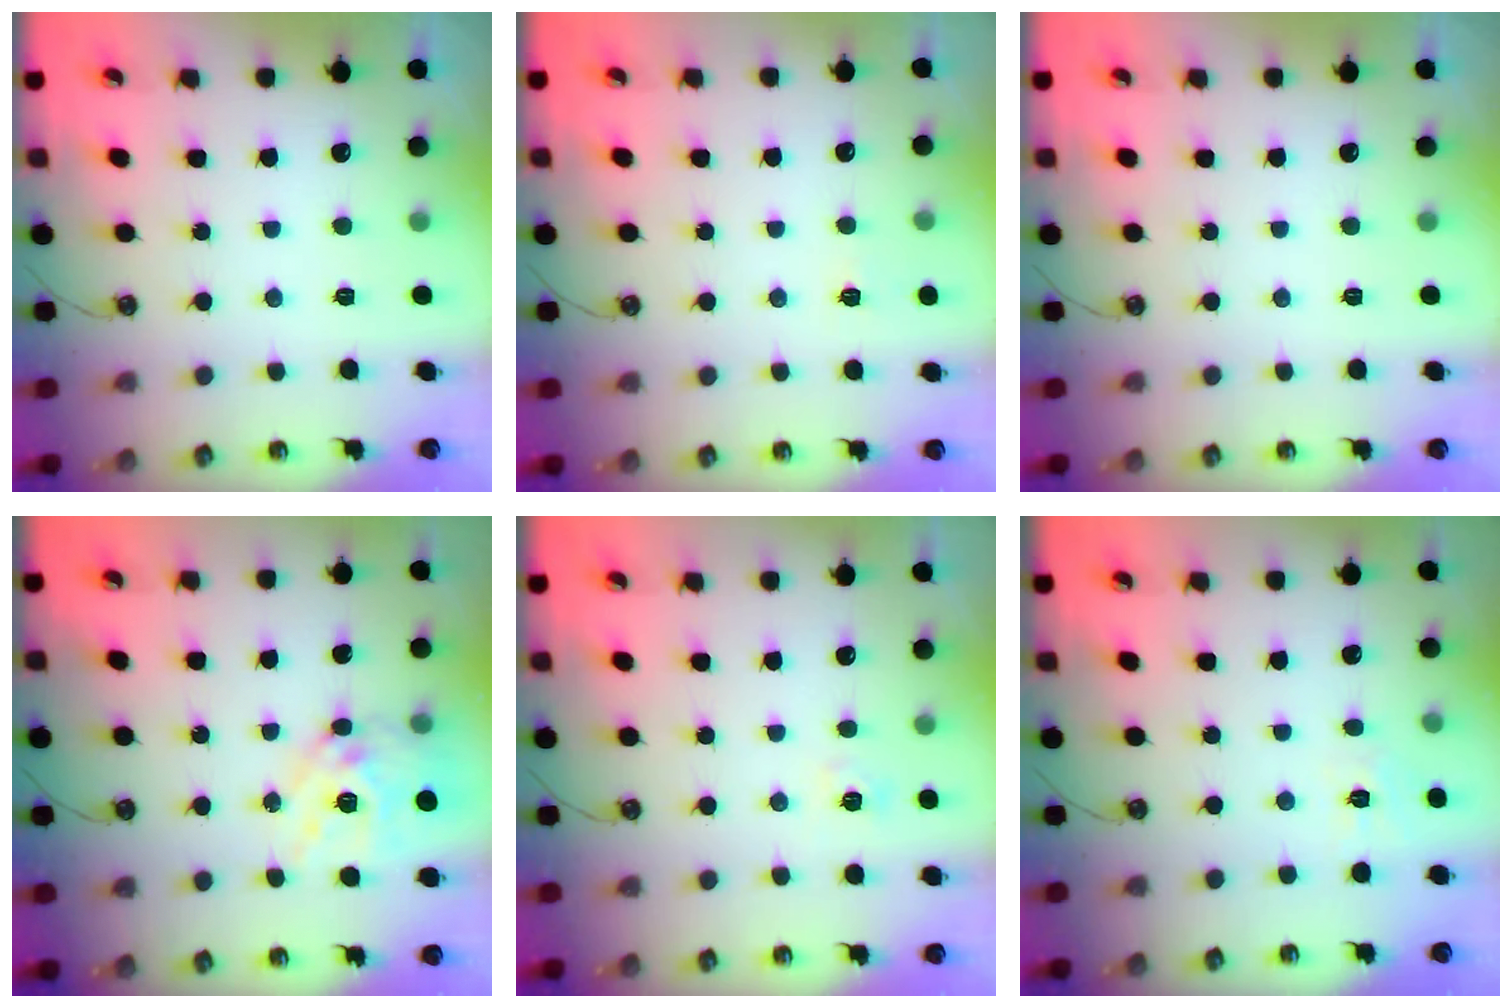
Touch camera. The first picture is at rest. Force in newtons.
{"total": 2.3, "press": 2.3, "slide": 0.3}
{"total": 0.0}
{"total": 14.5, "press": 14.4, "slide": 1.3}
{"total": 3.6, "press": 3.6, "slide": 0.5}
{"total": 4.1, "press": 4.1, "slide": 0.1}